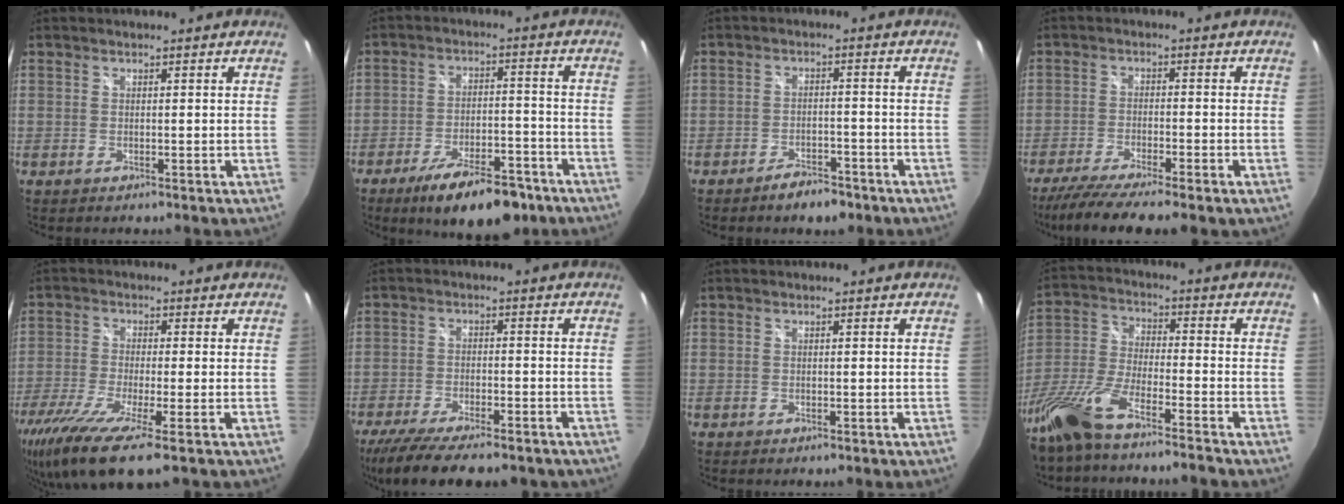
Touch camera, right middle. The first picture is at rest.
{"total": 14.6, "force": [-10.4, 4.9, 8.9], "torque": [-0.156, -0.010, -0.152]}
{"total": 5.0, "force": [-4.0, 2.1, 2.2], "torque": [-0.049, 0.007, -0.056]}
{"total": 10.8, "force": [-8.7, 0.5, 6.3], "torque": [-0.131, -0.034, -0.146]}
{"total": 12.5, "force": [-7.7, 1.6, 9.8], "torque": [-0.212, -0.056, -0.142]}
{"total": 16.7, "force": [-13.2, 4.5, 9.0], "torque": [-0.185, -0.046, -0.201]}
{"total": 0.0}
{"total": 12.5, "force": [-9.7, 1.2, 7.8], "torque": [-0.181, -0.025, -0.188]}